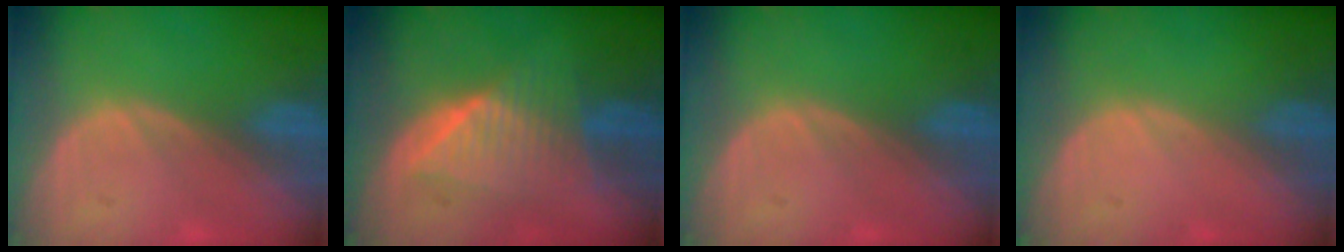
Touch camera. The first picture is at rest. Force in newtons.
{"total": 6.9, "press": 6.9, "slide": 0.2}
{"total": 0.0}
{"total": 0.0}